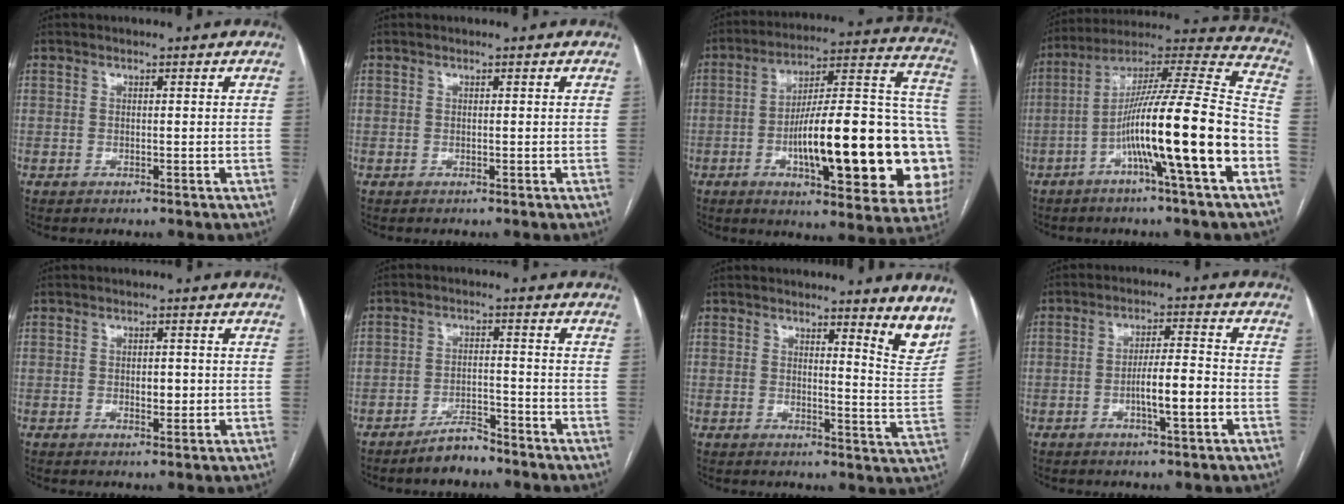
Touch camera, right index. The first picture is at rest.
{"total": 0.0}
{"total": 31.0, "force": [-6.4, 5.9, 29.7], "torque": [-0.336, 0.012, -0.090]}
{"total": 20.8, "force": [-7.2, 0.0, 19.5], "torque": [-0.314, 0.004, -0.128]}
{"total": 2.3, "force": [-0.3, 1.1, 2.0], "torque": [-0.030, 0.001, -0.002]}
{"total": 4.4, "force": [-3.9, 1.3, 1.6], "torque": [-0.029, -0.001, -0.069]}
{"total": 6.7, "force": [5.7, 0.5, 3.5], "torque": [-0.029, -0.046, 0.050]}
{"total": 6.4, "force": [-2.2, 0.6, 6.0], "torque": [-0.107, 0.006, -0.037]}